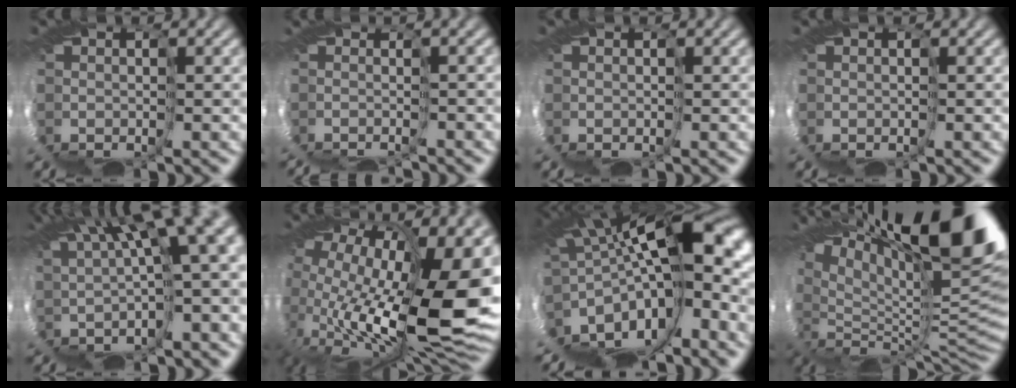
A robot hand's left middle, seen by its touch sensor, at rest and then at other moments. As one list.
[{"total": 5.7, "force": [-4.7, -2.7, -1.8], "torque": [0.017, -0.013, -0.042]}, {"total": 0.0}, {"total": 0.0}, {"total": 9.3, "force": [5.4, -0.6, 7.5], "torque": [-0.090, 0.018, 0.116]}, {"total": 12.6, "force": [2.3, 4.2, 11.7], "torque": [-0.207, -0.046, 0.066]}, {"total": 9.3, "force": [-2.2, 1.4, 8.9], "torque": [-0.149, -0.016, -0.033]}, {"total": 13.5, "force": [10.8, -1.1, 8.0], "torque": [-0.145, 0.026, 0.202]}]